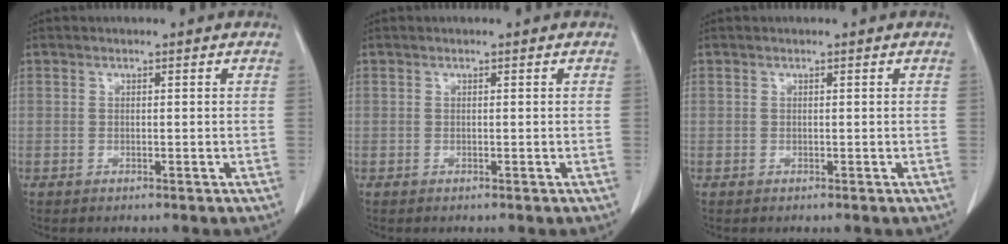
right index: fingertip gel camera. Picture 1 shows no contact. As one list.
[{"total": 0.0}, {"total": 0.0}]